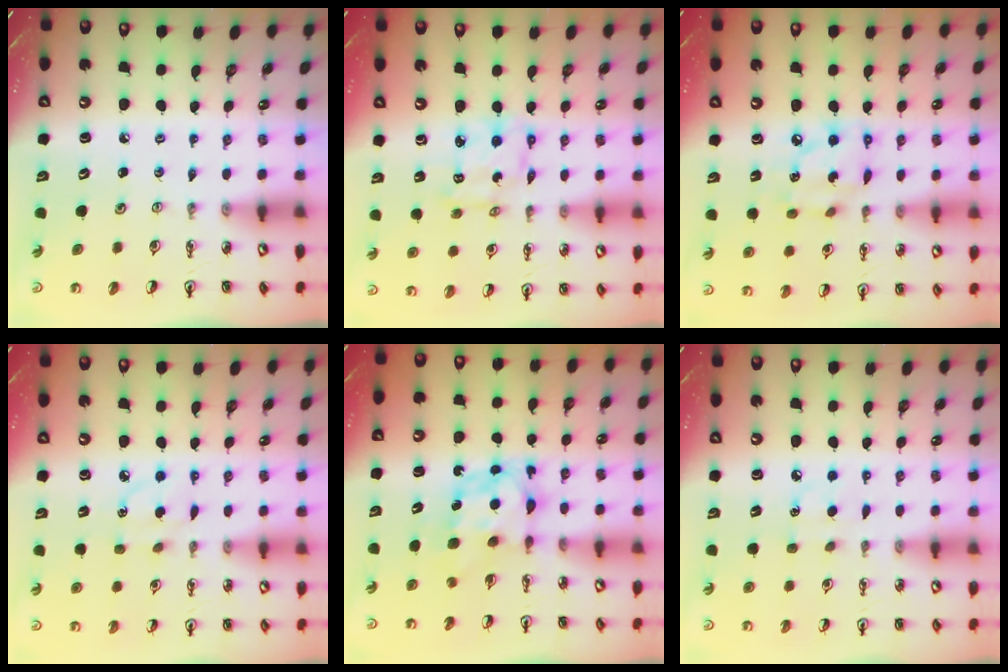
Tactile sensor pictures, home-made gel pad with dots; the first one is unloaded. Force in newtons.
{"total": 5.4, "press": 5.4, "slide": 0.3}
{"total": 10.6, "press": 10.5, "slide": 1.1}
{"total": 6.0, "press": 6.0, "slide": 0.6}
{"total": 6.2, "press": 6.2, "slide": 0.5}
{"total": 6.1, "press": 6.1, "slide": 0.7}